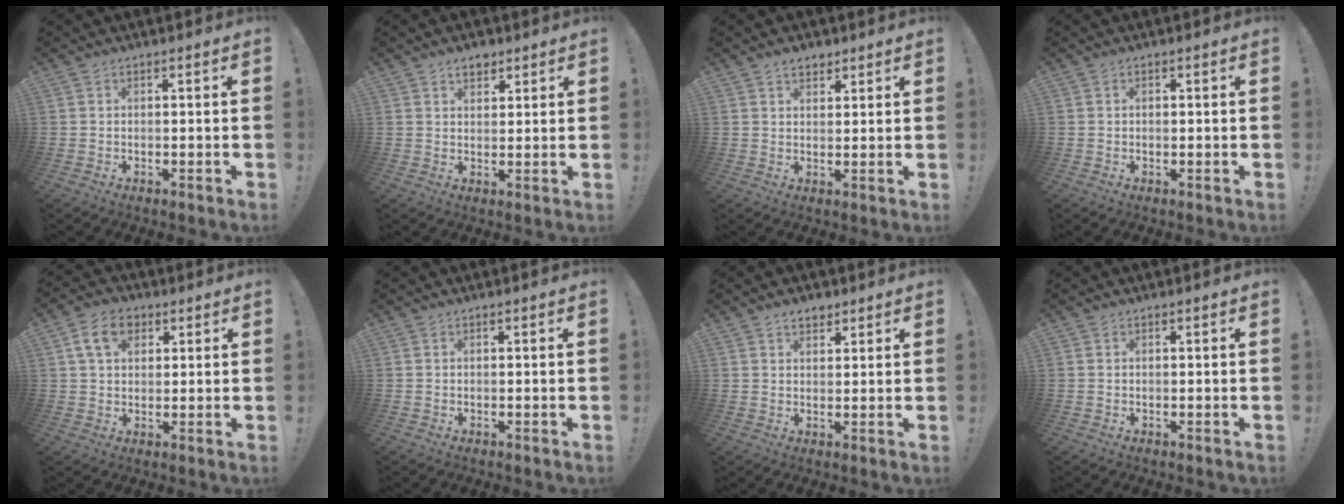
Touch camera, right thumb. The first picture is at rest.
{"total": 3.9, "force": [2.7, 2.4, 1.3], "torque": [-0.012, -0.010, 0.046]}
{"total": 3.6, "force": [2.6, 2.1, 1.1], "torque": [-0.006, -0.013, 0.046]}
{"total": 0.0}
{"total": 9.2, "force": [3.9, 6.3, 5.5], "torque": [-0.089, 0.004, 0.075]}
{"total": 0.0}
{"total": 3.4, "force": [2.6, 2.0, 1.0], "torque": [-0.003, -0.014, 0.045]}
{"total": 0.0}